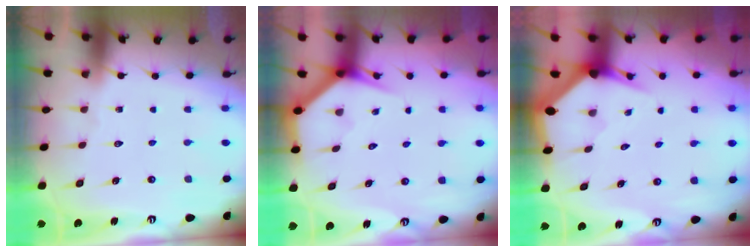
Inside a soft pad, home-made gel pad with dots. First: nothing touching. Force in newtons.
{"total": 3.3, "press": 3.3, "slide": 0.2}
{"total": 3.6, "press": 3.6, "slide": 0.2}